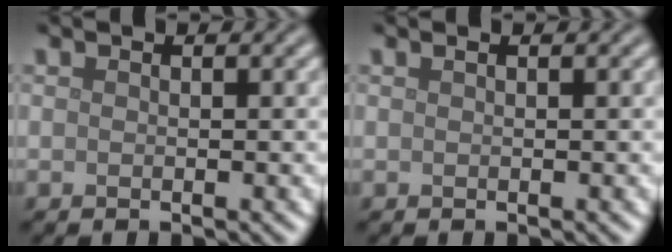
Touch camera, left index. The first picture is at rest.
{"total": 0.0}